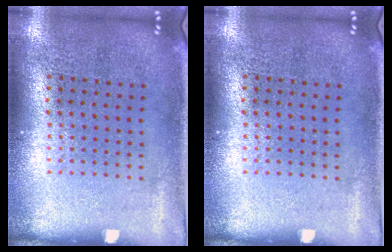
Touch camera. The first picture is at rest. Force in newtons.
{"total": 0.0}